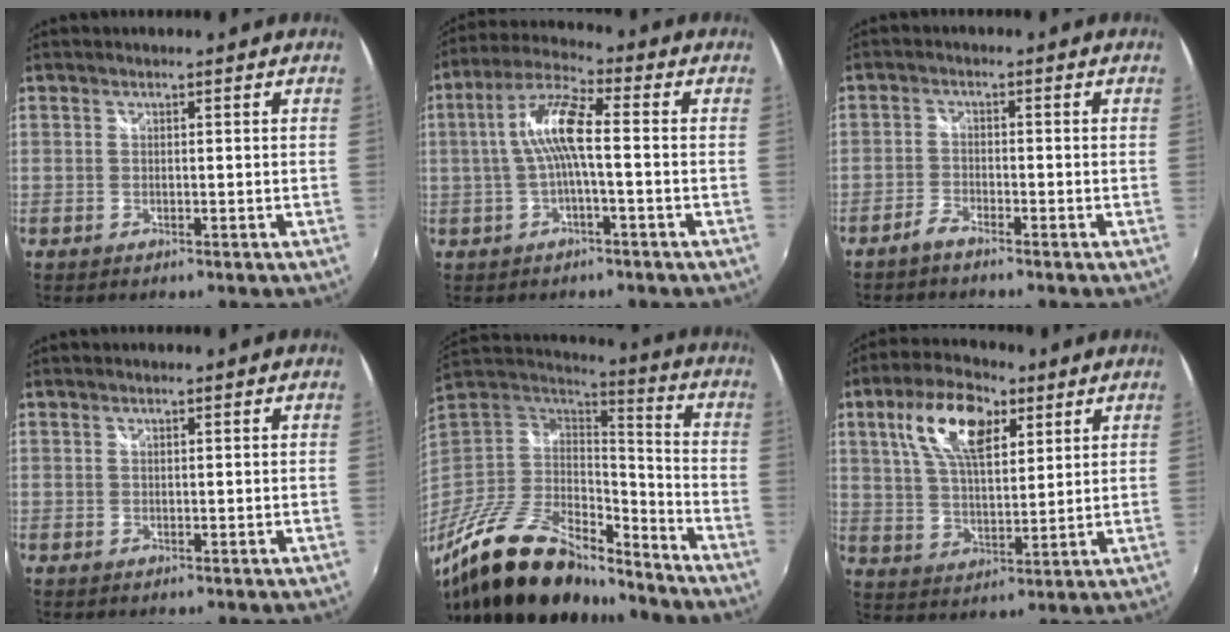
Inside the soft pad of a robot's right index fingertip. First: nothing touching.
{"total": 8.6, "force": [-0.5, 1.4, 8.5], "torque": [-0.178, 0.017, -0.008]}
{"total": 2.4, "force": [-2.2, 0.5, 0.8], "torque": [-0.030, 0.001, -0.047]}
{"total": 0.0}
{"total": 24.9, "force": [-18.3, 10.3, 13.4], "torque": [-0.273, -0.012, -0.306]}
{"total": 13.1, "force": [6.0, 6.0, 9.9], "torque": [-0.188, 0.025, 0.108]}